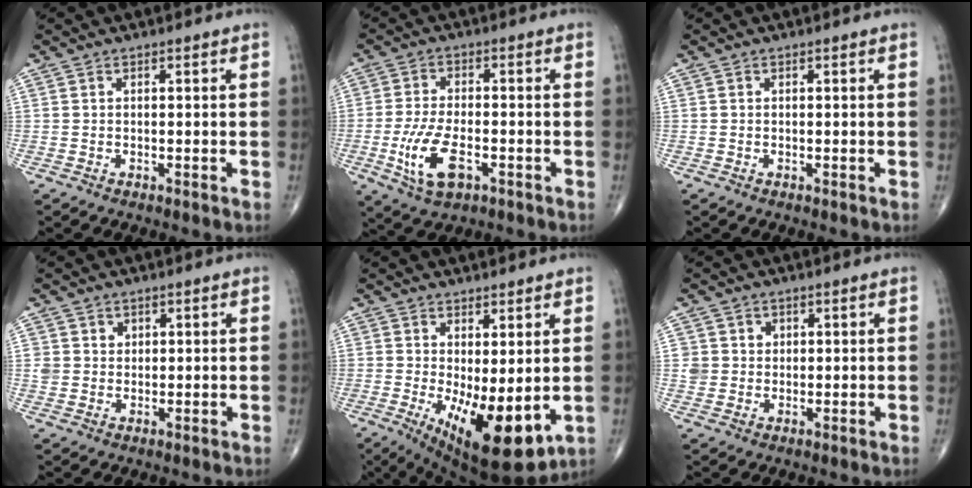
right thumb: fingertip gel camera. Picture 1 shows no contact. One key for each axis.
{"total": 9.7, "fx": -3.3, "fy": 4.6, "fz": 7.8, "tx": -0.158, "ty": 0.005, "tz": -0.056}
{"total": 0.0}
{"total": 2.9, "fx": 1.0, "fy": 2.6, "fz": 0.6, "tx": 0.007, "ty": -0.005, "tz": 0.017}
{"total": 13.9, "fx": -2.3, "fy": 5.2, "fz": 12.7, "tx": -0.190, "ty": -0.030, "tz": -0.016}
{"total": 3.3, "fx": 0.9, "fy": 3.2, "fz": 0.4, "tx": 0.015, "ty": -0.001, "tz": 0.014}